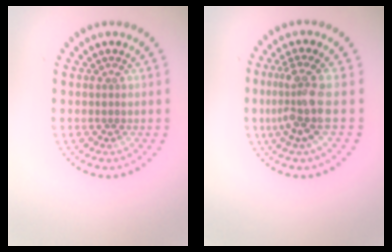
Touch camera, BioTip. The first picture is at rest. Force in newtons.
{"total": 3.7, "press": 2.8, "slide": 2.4}